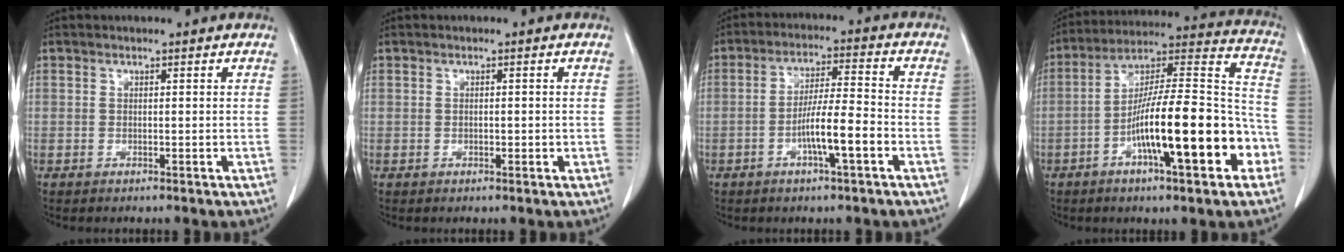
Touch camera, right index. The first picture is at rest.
{"total": 1.2, "force": [-0.2, 0.6, 1.0], "torque": [-0.021, -0.001, -0.001]}
{"total": 8.2, "force": [-3.1, 0.8, 7.5], "torque": [-0.139, 0.007, -0.053]}
{"total": 21.1, "force": [-7.3, 4.0, 19.4], "torque": [-0.291, 0.021, -0.114]}